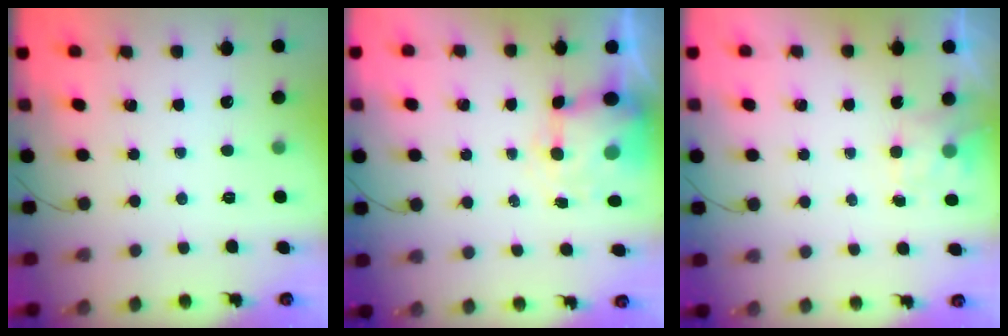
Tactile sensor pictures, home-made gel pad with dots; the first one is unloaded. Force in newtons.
{"total": 7.0, "press": 6.9, "slide": 1.3}
{"total": 2.5, "press": 2.1, "slide": 1.4}